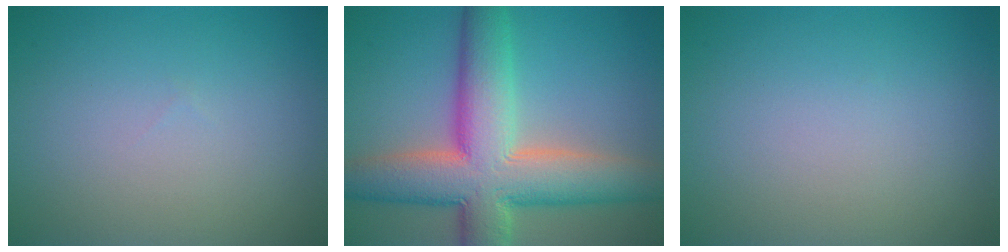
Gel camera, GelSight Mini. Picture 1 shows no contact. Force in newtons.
{"total": 11.6, "press": 11.6, "slide": 1.0}
{"total": 0.0}